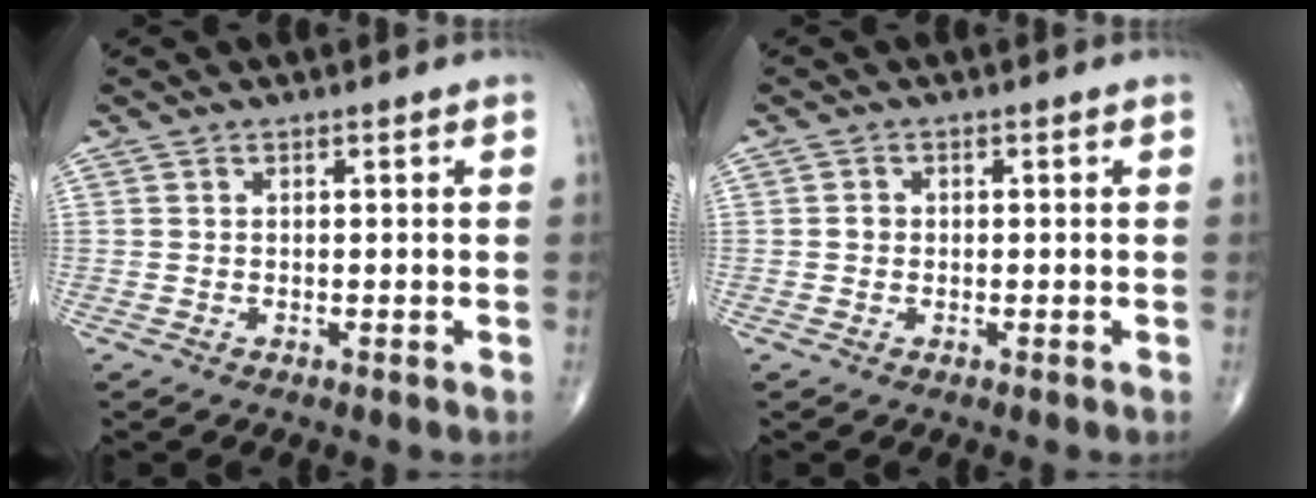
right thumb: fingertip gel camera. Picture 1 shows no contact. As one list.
[{"total": 1.2, "force": [-0.1, 1.1, 0.5], "torque": [-0.003, 0.003, -0.003]}]